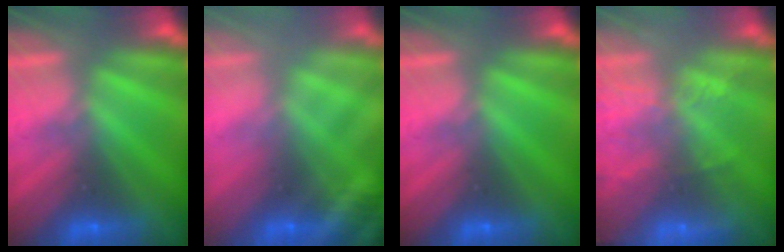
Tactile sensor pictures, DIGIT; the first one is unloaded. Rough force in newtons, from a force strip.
{"total": 2.9}
{"total": 0.0}
{"total": 6.3}